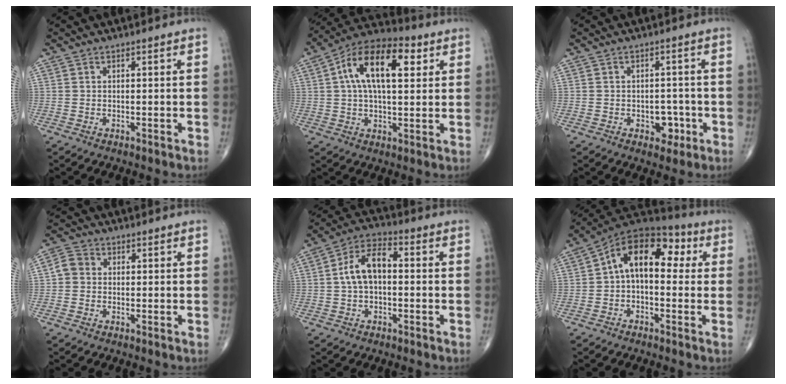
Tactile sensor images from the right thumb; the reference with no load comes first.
{"total": 15.9, "force": [4.5, 7.7, 13.2], "torque": [-0.212, 0.021, 0.067]}
{"total": 4.1, "force": [-1.5, 2.9, 2.4], "torque": [-0.001, 0.008, -0.018]}
{"total": 3.4, "force": [-0.1, 3.1, 1.6], "torque": [-0.022, 0.010, -0.009]}
{"total": 9.2, "force": [0.4, 5.1, 7.7], "torque": [-0.145, 0.029, -0.002]}
{"total": 14.1, "force": [1.9, 8.4, 11.2], "torque": [-0.139, 0.050, 0.016]}